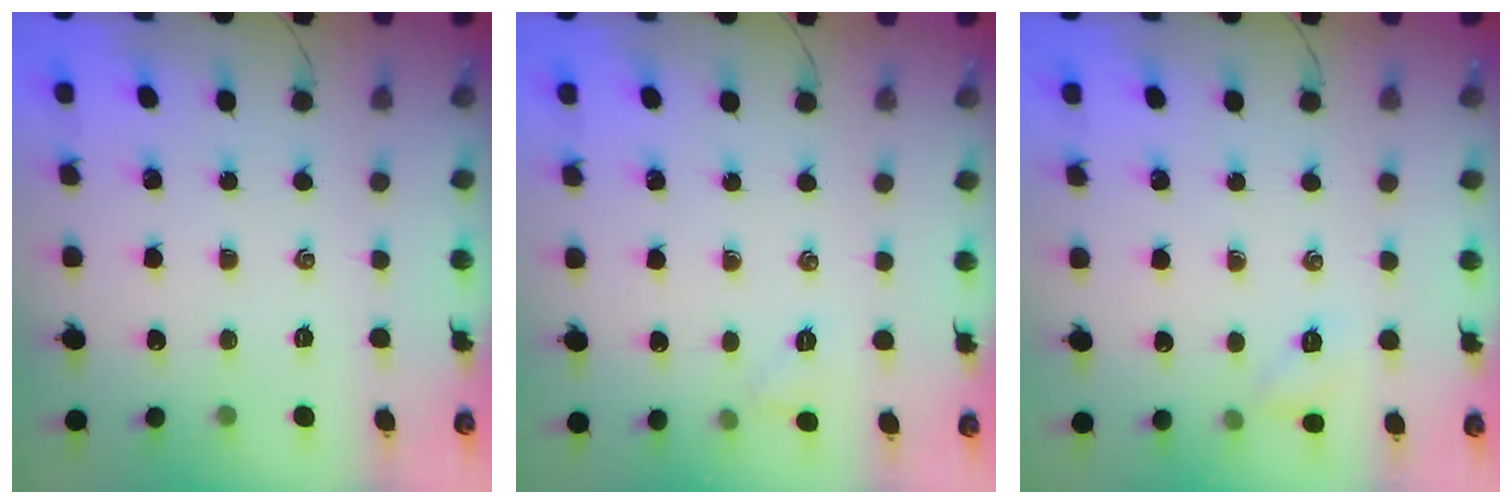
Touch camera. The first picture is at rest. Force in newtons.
{"total": 4.1, "press": 4.0, "slide": 1.1}
{"total": 6.8, "press": 6.7, "slide": 1.3}